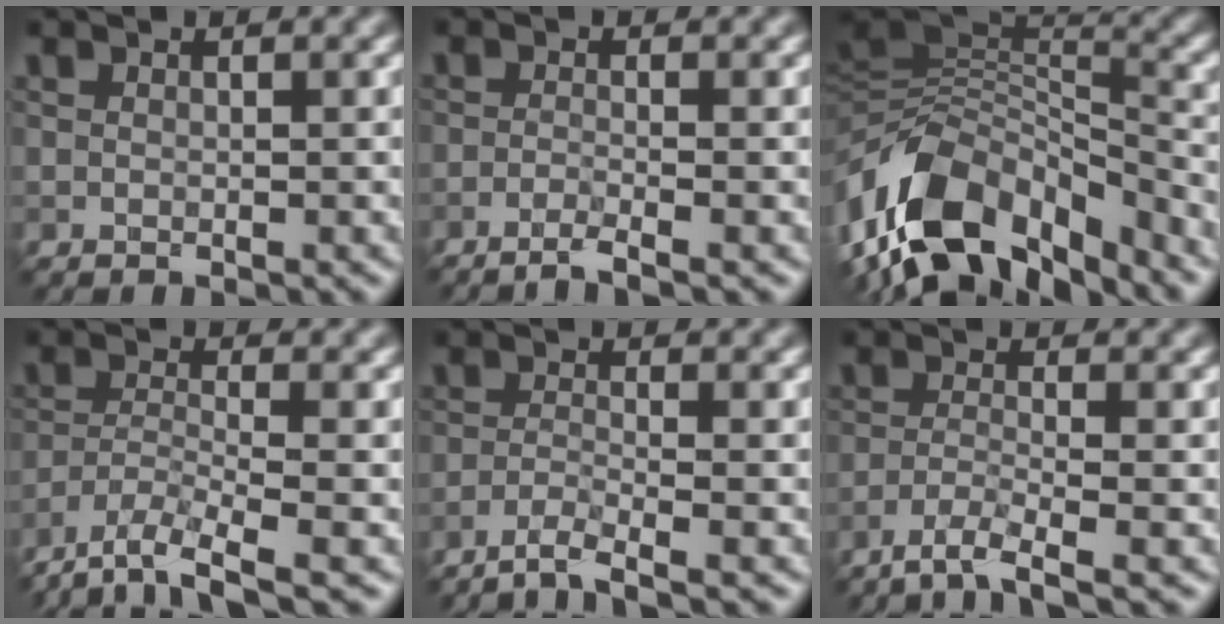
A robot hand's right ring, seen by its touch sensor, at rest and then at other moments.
{"total": 2.1, "force": [-1.4, 0.2, 1.5], "torque": [-0.023, 0.000, -0.039]}
{"total": 12.3, "force": [-6.8, 6.5, 8.0], "torque": [-0.152, 0.020, -0.132]}
{"total": 6.1, "force": [-4.7, 1.5, 3.6], "torque": [-0.073, -0.012, -0.097]}
{"total": 2.9, "force": [-2.2, 0.3, 1.9], "torque": [-0.031, 0.000, -0.056]}
{"total": 3.2, "force": [-2.3, 0.4, 2.2], "torque": [-0.041, -0.001, -0.056]}